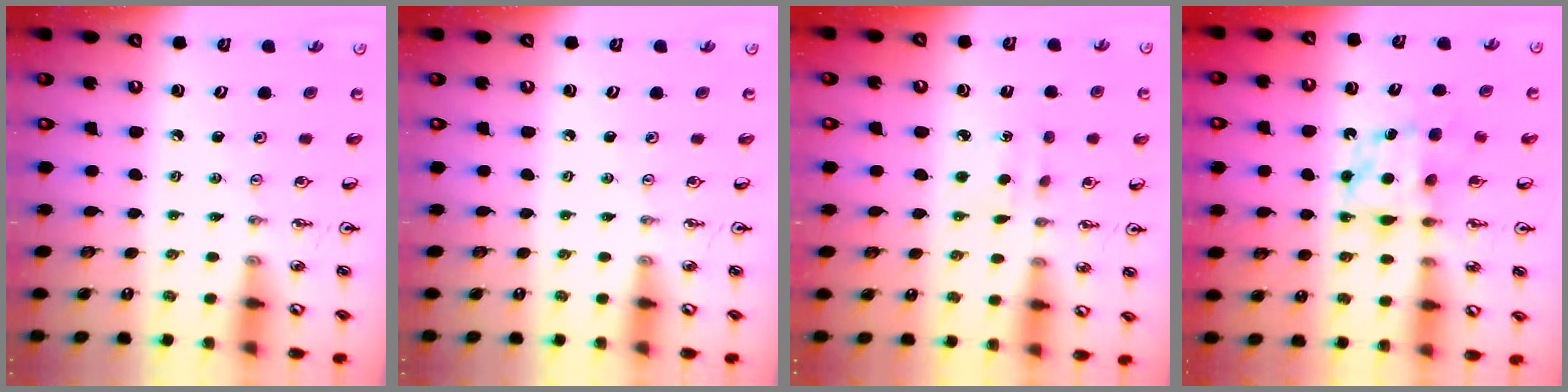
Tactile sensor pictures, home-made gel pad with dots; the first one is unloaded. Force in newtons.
{"total": 0.0}
{"total": 3.6, "press": 3.6, "slide": 0.5}
{"total": 7.9, "press": 7.9, "slide": 0.7}